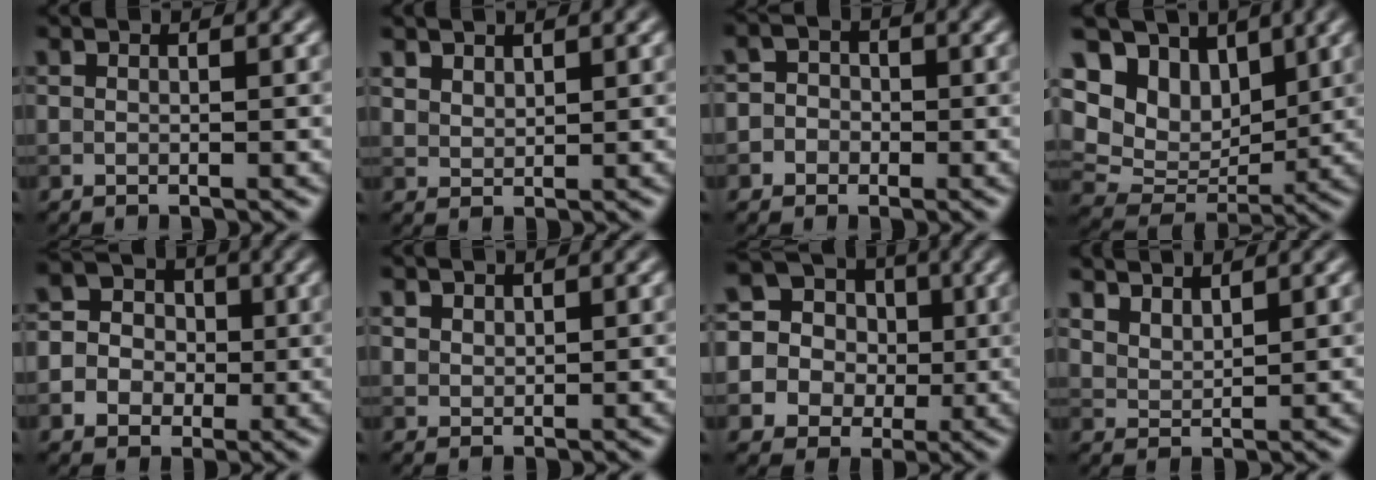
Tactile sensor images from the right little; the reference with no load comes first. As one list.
[{"total": 1.7, "force": [1.4, 0.8, 0.3], "torque": [-0.013, -0.004, 0.035]}, {"total": 3.6, "force": [-0.8, 3.5, 0.7], "torque": [0.025, 0.017, -0.040]}, {"total": 12.4, "force": [5.6, 8.6, 7.0], "torque": [-0.142, 0.029, 0.094]}, {"total": 6.1, "force": [-1.2, 5.6, 1.9], "torque": [-0.025, 0.021, -0.040]}, {"total": 1.3, "force": [1.0, 0.8, 0.2], "torque": [-0.007, -0.007, 0.028]}, {"total": 12.7, "force": [2.0, 11.9, 4.1], "torque": [-0.132, 0.028, 0.020]}, {"total": 4.0, "force": [3.4, 1.4, 1.4], "torque": [-0.033, 0.000, 0.070]}]